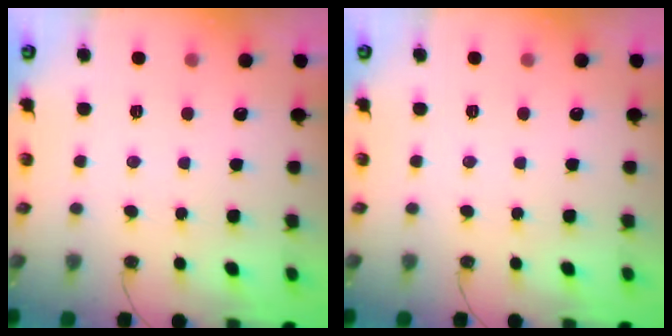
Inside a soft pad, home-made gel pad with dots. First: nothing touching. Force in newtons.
{"total": 0.0}